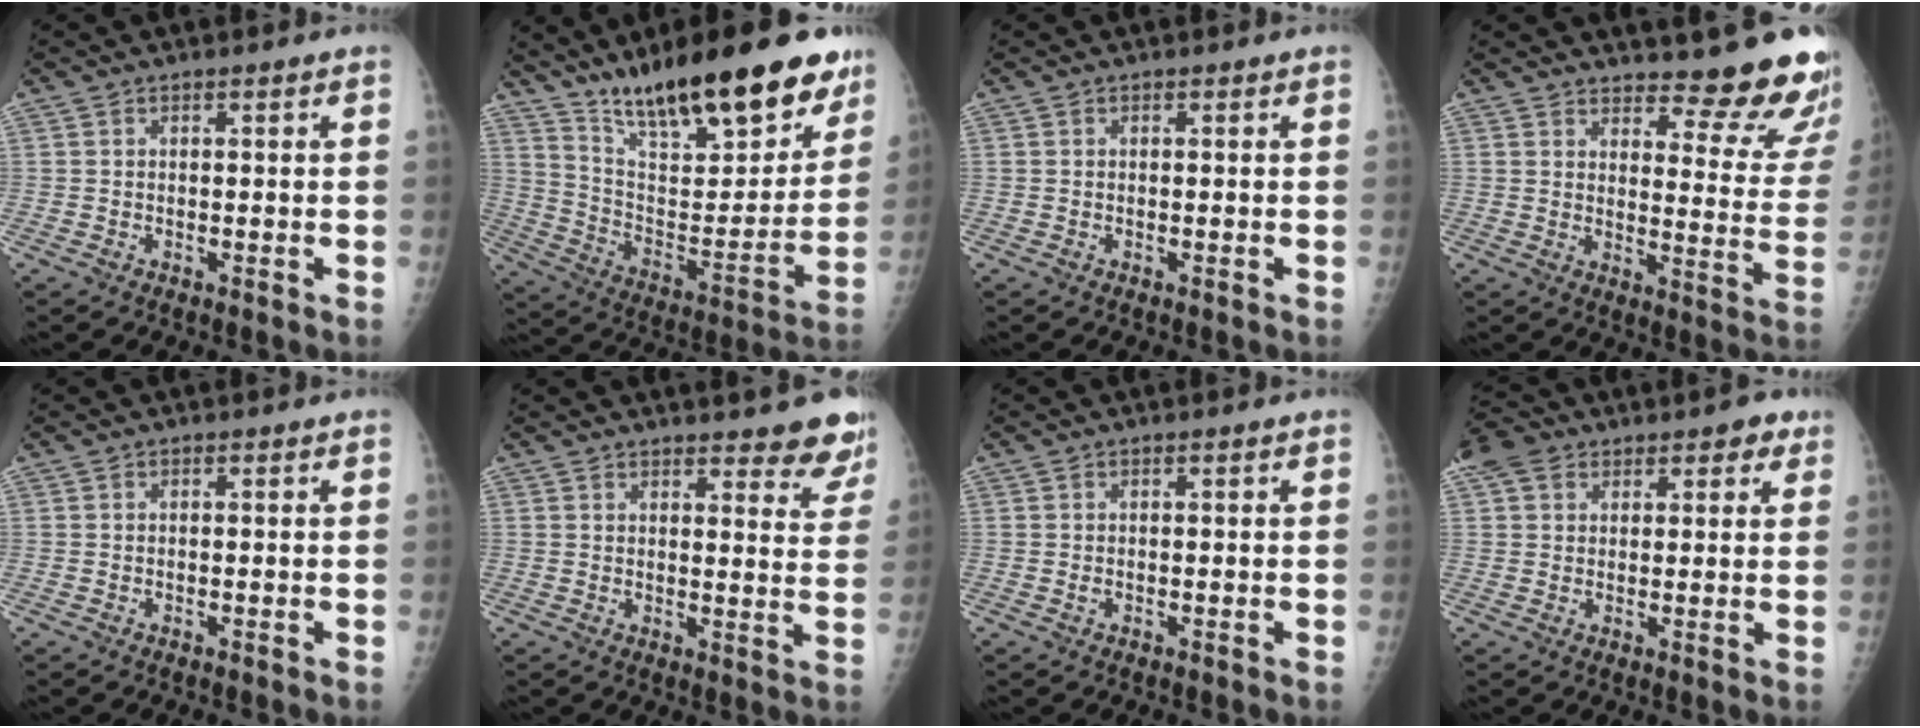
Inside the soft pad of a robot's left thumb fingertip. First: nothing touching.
{"total": 26.3, "force": [19.0, 8.1, 16.4], "torque": [-0.212, -0.077, 0.311]}
{"total": 0.0}
{"total": 17.4, "force": [15.8, 4.0, 6.2], "torque": [-0.032, -0.148, 0.182]}
{"total": 0.0}
{"total": 10.4, "force": [9.1, 2.6, 4.3], "torque": [-0.014, -0.051, 0.092]}
{"total": 0.6, "force": [0.1, 0.2, 0.5], "torque": [-0.008, 0.004, 0.004]}
{"total": 8.6, "force": [4.7, 5.8, 4.2], "torque": [-0.033, -0.001, 0.073]}